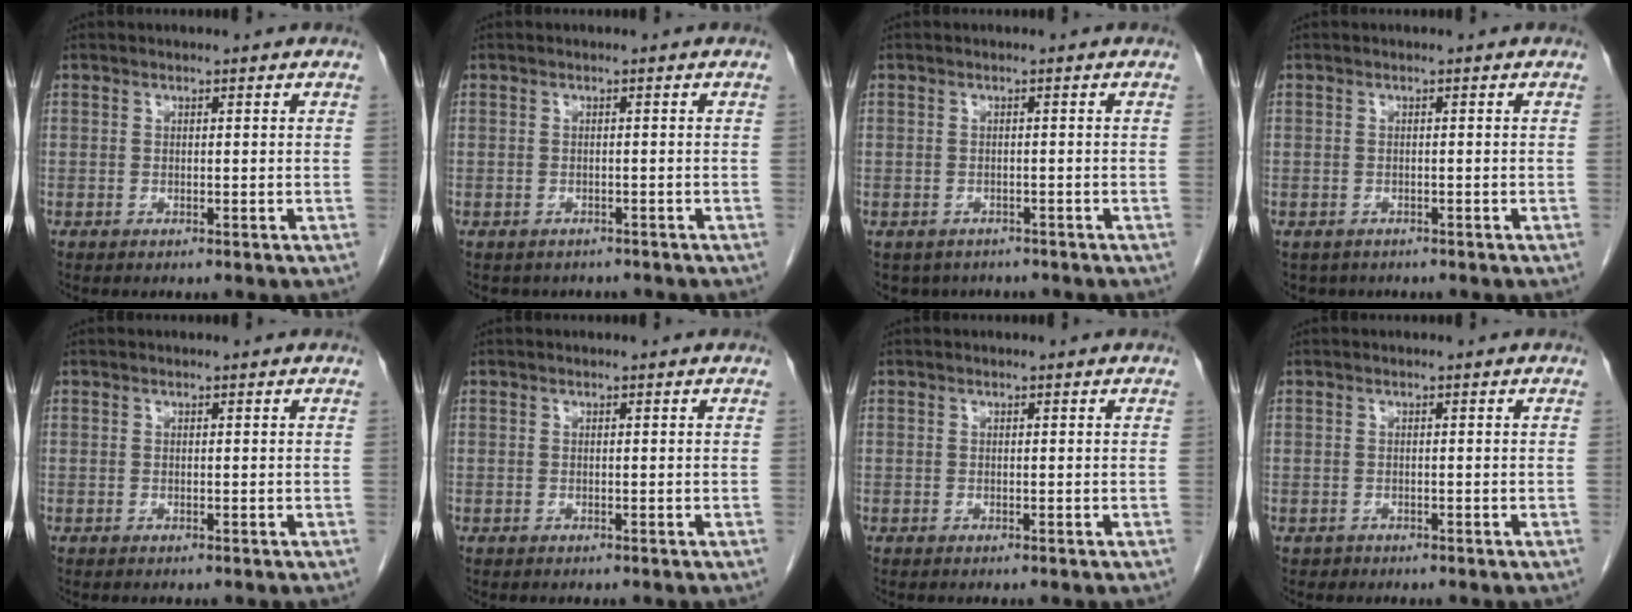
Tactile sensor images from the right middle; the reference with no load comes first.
{"total": 3.6, "force": [-3.1, 1.8, 0.5], "torque": [-0.010, 0.004, -0.037]}
{"total": 4.4, "force": [-3.7, 2.3, 0.5], "torque": [-0.003, 0.006, -0.045]}
{"total": 3.6, "force": [-2.8, 2.3, 0.7], "torque": [-0.008, 0.001, -0.037]}
{"total": 0.0}
{"total": 0.0}
{"total": 0.0}
{"total": 0.6, "force": [-0.4, 0.4, -0.1], "torque": [-0.008, 0.002, -0.008]}